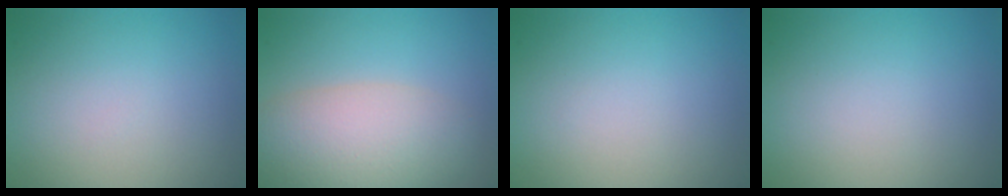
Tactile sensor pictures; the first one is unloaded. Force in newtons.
{"total": 6.8, "press": 6.8, "slide": 0.2}
{"total": 0.0}
{"total": 0.0}